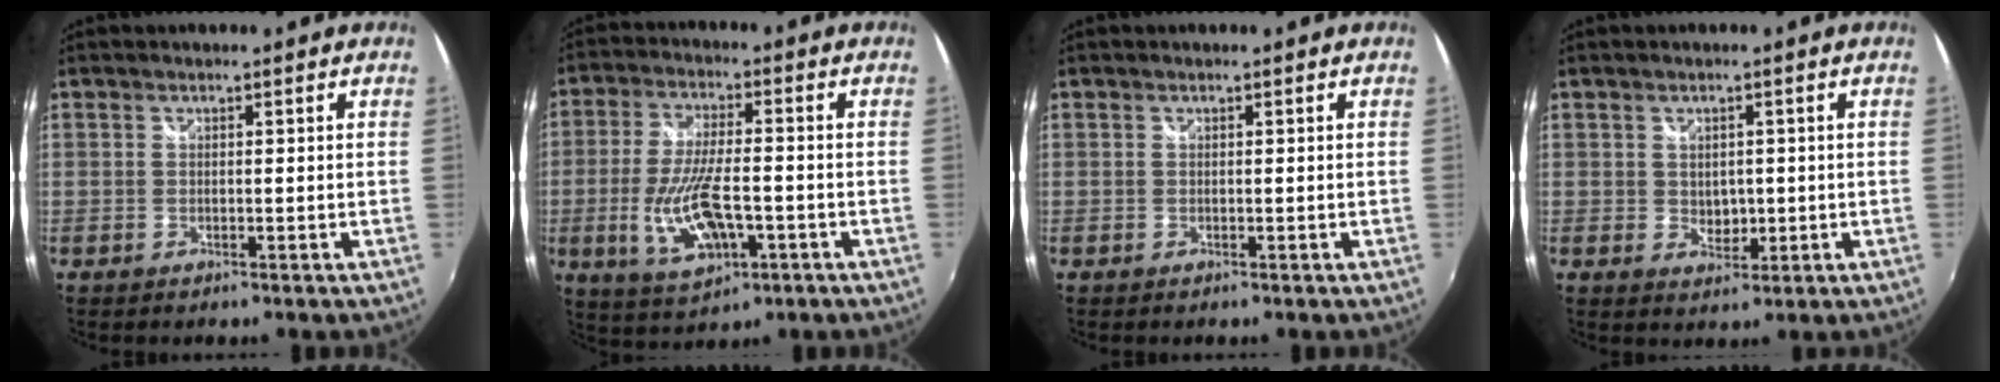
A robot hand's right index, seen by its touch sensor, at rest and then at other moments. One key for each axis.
{"total": 12.6, "fx": -3.7, "fy": 4.5, "fz": 11.2, "tx": -0.227, "ty": -0.016, "tz": -0.059}
{"total": 0.0}
{"total": 3.2, "fx": 0.0, "fy": 2.6, "fz": 1.9, "tx": -0.026, "ty": -0.003, "tz": 0.003}